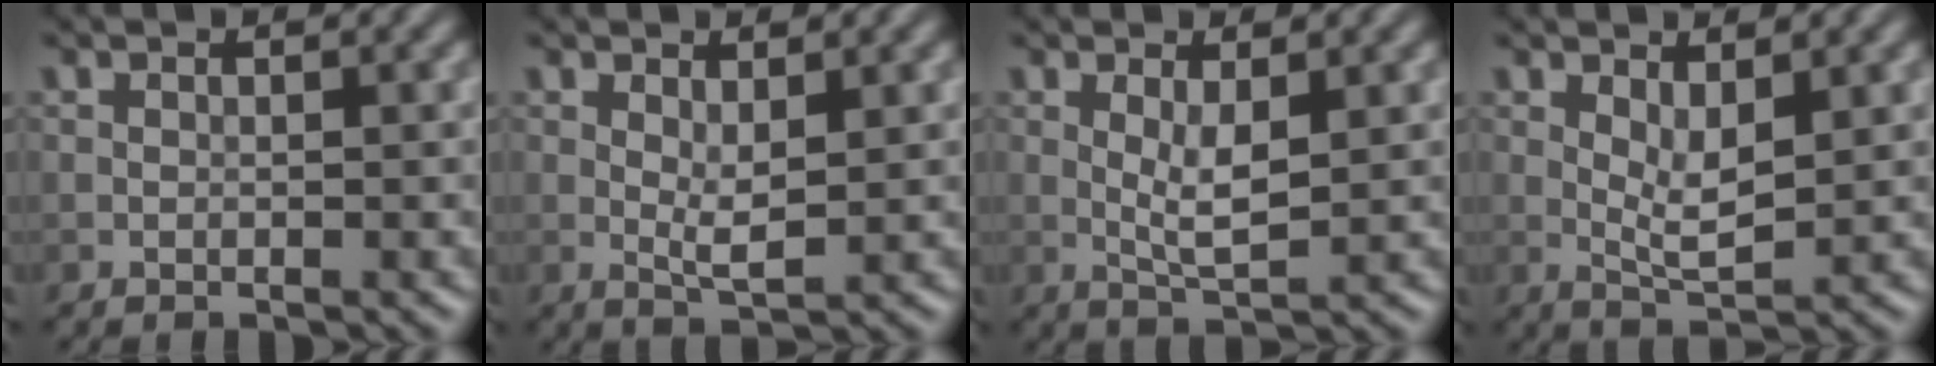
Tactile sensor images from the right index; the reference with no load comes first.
{"total": 2.1, "force": [0.7, 0.6, 1.8], "torque": [-0.038, -0.005, 0.015]}
{"total": 2.8, "force": [0.6, 0.7, 2.7], "torque": [-0.057, -0.006, 0.014]}
{"total": 2.8, "force": [1.0, 0.9, 2.4], "torque": [-0.049, -0.010, 0.022]}